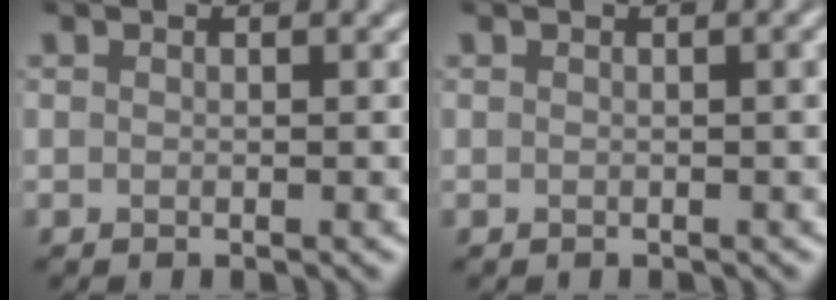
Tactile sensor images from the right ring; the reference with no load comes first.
{"total": 1.4, "force": [0.1, 0.5, 1.3], "torque": [-0.011, 0.007, 0.000]}